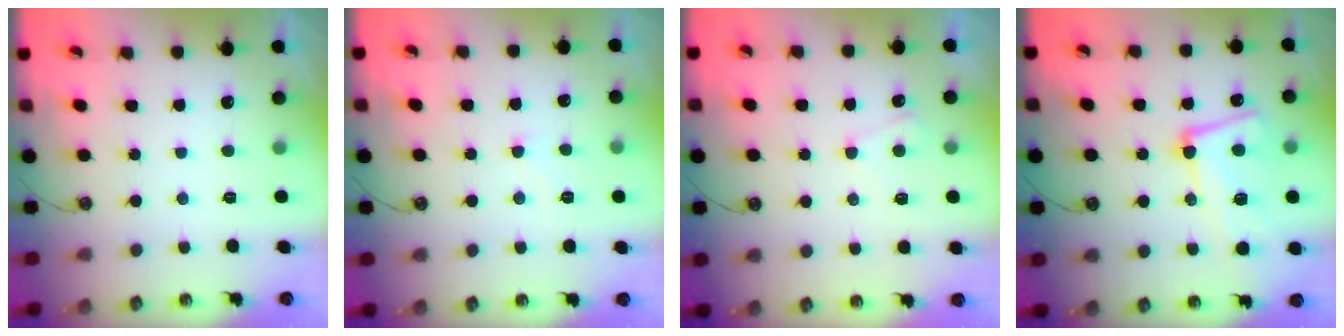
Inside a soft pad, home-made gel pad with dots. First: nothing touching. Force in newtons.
{"total": 5.0, "press": 5.0, "slide": 0.4}
{"total": 2.2, "press": 2.1, "slide": 0.6}
{"total": 11.6, "press": 11.4, "slide": 2.2}